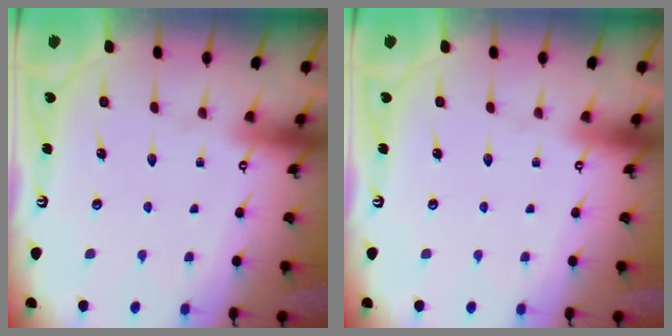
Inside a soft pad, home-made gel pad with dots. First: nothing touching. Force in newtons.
{"total": 0.0}